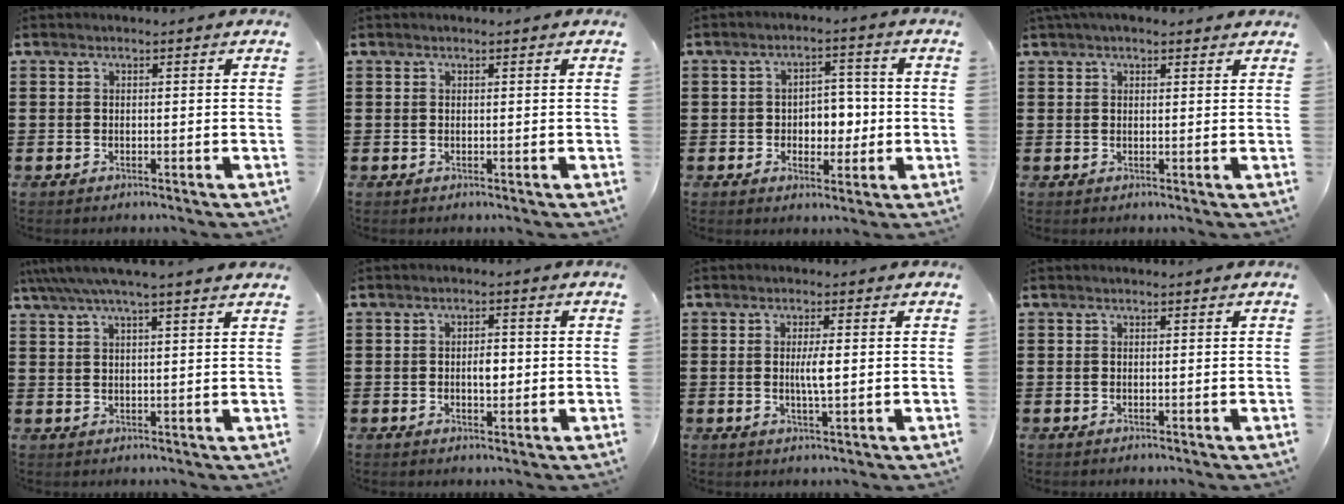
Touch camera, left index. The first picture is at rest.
{"total": 0.0}
{"total": 4.7, "force": [-0.6, 3.7, 2.9], "torque": [-0.050, 0.006, -0.019]}
{"total": 2.3, "force": [1.7, 1.1, 1.0], "torque": [-0.025, 0.007, 0.032]}
{"total": 4.2, "force": [3.4, 0.0, 2.5], "torque": [-0.060, -0.008, 0.059]}
{"total": 2.7, "force": [-0.1, 1.3, 2.4], "torque": [-0.039, 0.001, -0.007]}
{"total": 3.1, "force": [0.1, 0.4, 3.1], "torque": [-0.059, -0.003, -0.001]}
{"total": 0.0}